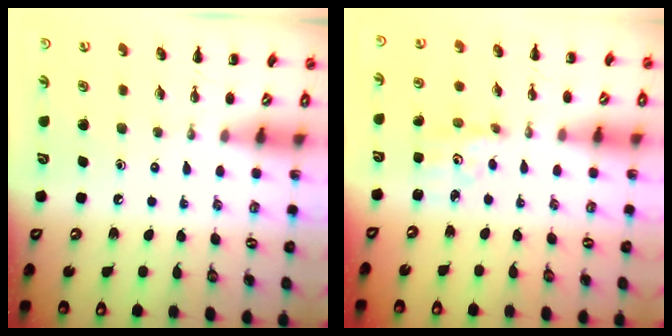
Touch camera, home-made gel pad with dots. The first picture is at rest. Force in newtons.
{"total": 2.4, "press": 2.3, "slide": 0.8}